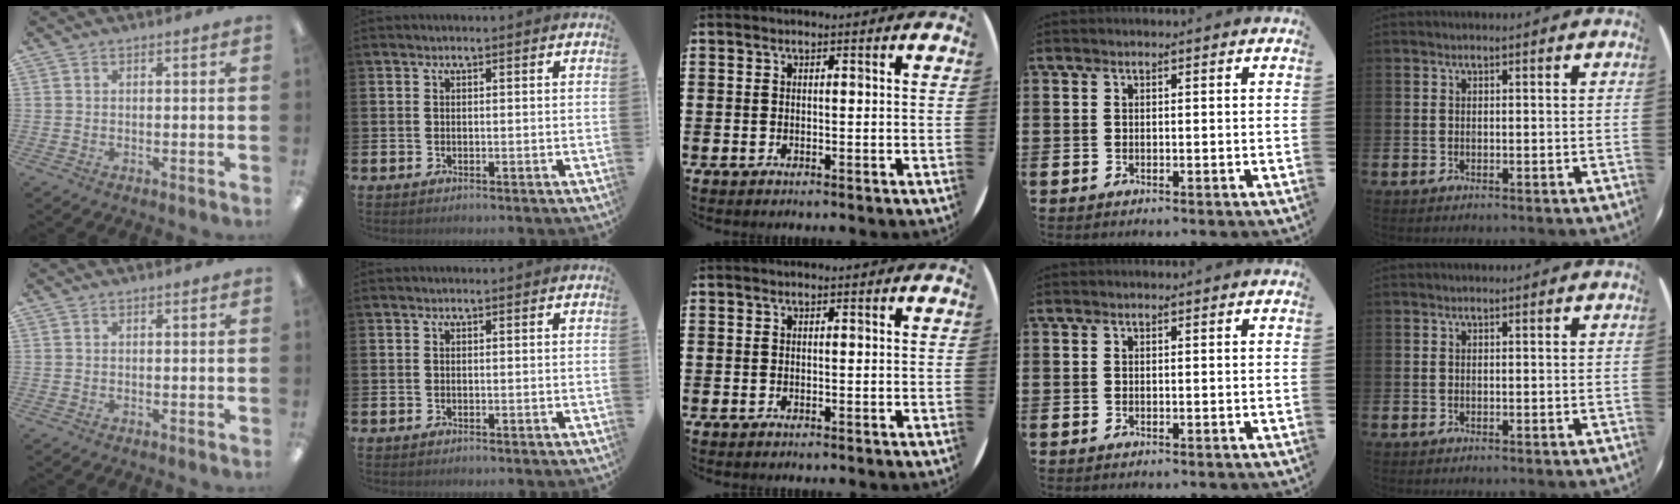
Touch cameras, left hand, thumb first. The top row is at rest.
{}